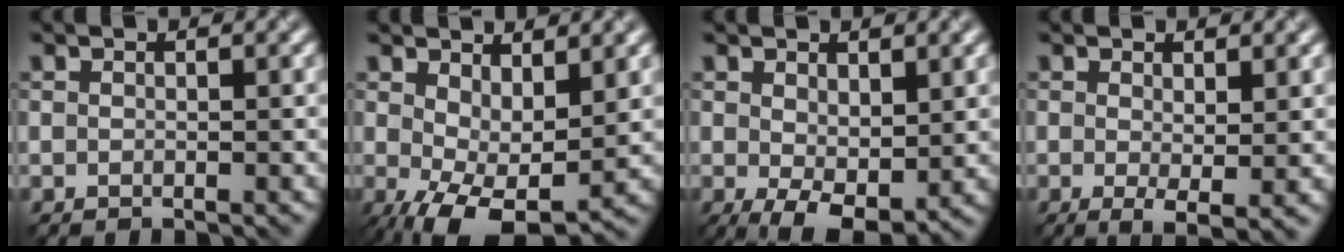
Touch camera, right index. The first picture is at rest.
{"total": 6.7, "force": [-0.3, 3.1, 5.9], "torque": [-0.110, -0.012, 0.002]}
{"total": 4.7, "force": [-0.2, 2.5, 4.0], "torque": [-0.077, -0.012, 0.005]}
{"total": 2.4, "force": [0.1, 0.5, 2.3], "torque": [-0.038, -0.014, 0.004]}